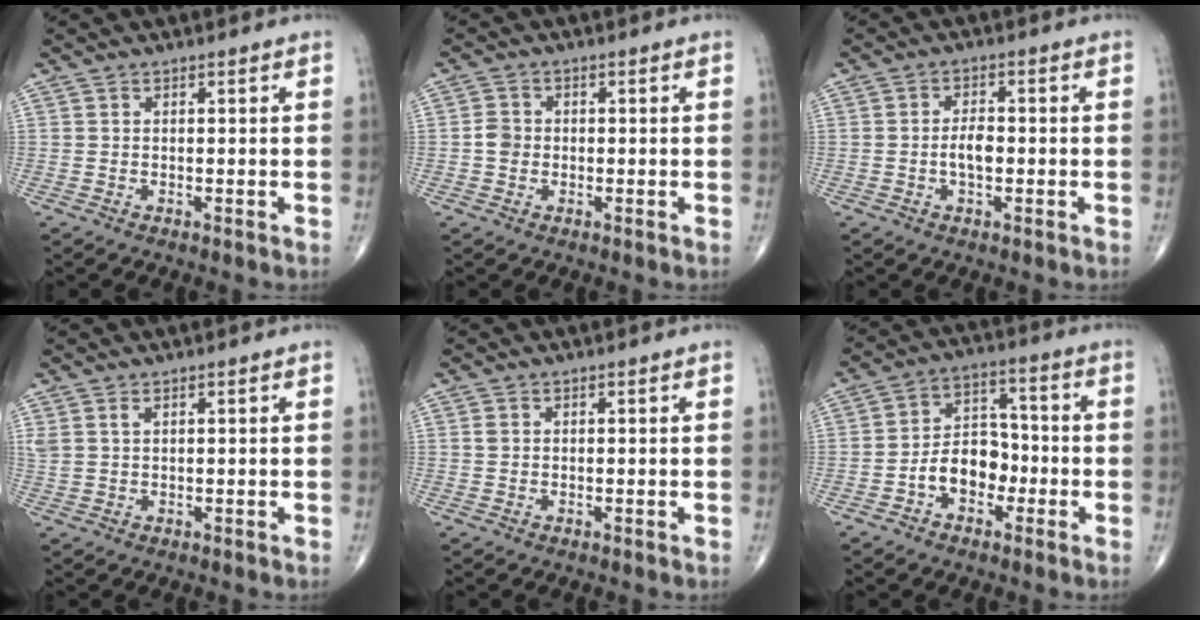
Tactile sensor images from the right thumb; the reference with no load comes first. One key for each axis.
{"total": 2.7, "fx": -0.4, "fy": 2.4, "fz": 1.2, "tx": -0.014, "ty": 0.007, "tz": -0.011}
{"total": 3.6, "fx": -0.7, "fy": 1.7, "fz": 3.0, "tx": -0.053, "ty": 0.007, "tz": -0.015}
{"total": 1.9, "fx": 1.1, "fy": 0.9, "fz": 1.3, "tx": -0.035, "ty": 0.008, "tz": 0.031}
{"total": 0.8, "fx": 0.2, "fy": 0.7, "fz": 0.4, "tx": -0.008, "ty": 0.003, "tz": 0.005}
{"total": 9.2, "fx": -3.0, "fy": 6.4, "fz": 6.0, "tx": -0.068, "ty": 0.041, "tz": -0.061}